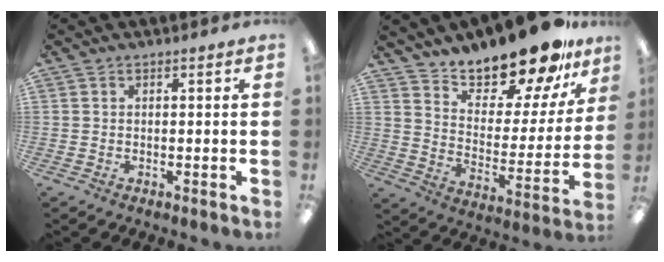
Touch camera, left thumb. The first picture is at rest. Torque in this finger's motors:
{"motor_torque": [1.48, 1.59, 1.01, -1.76, 0.09]}